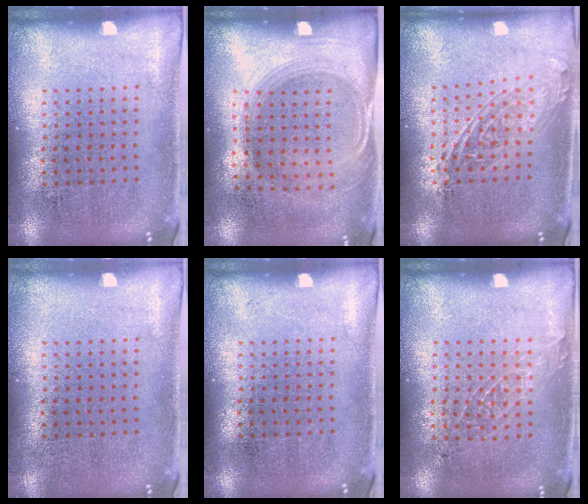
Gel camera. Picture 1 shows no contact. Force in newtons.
{"total": 1.5, "press": 1.3, "slide": 0.7}
{"total": 1.7, "press": 1.4, "slide": 0.9}
{"total": 0.0}
{"total": 0.0}
{"total": 0.9, "press": 0.9, "slide": 0.1}